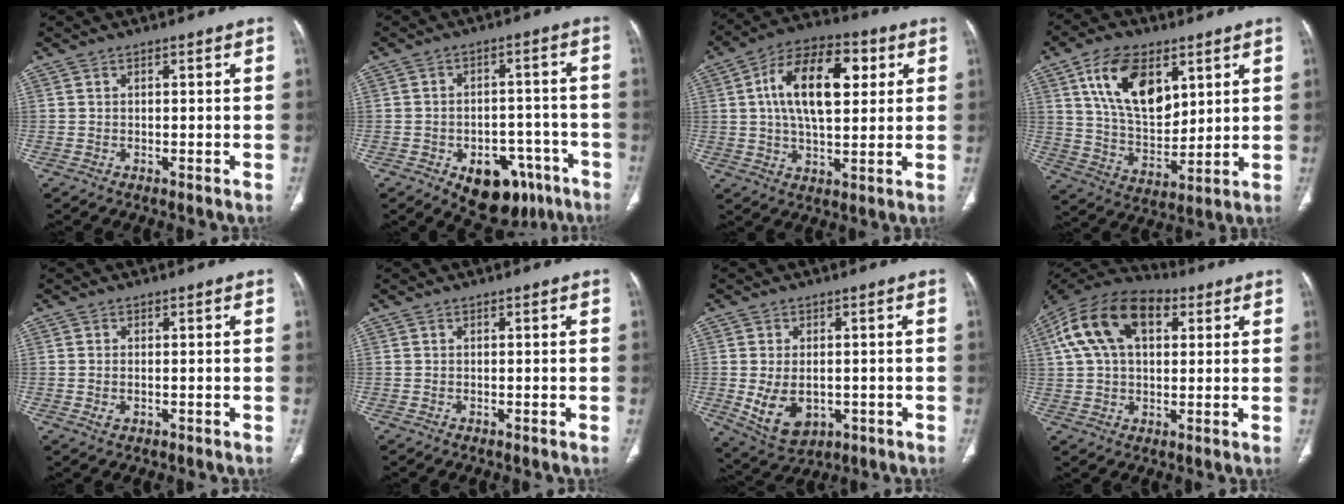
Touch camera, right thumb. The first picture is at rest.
{"total": 13.7, "force": [-7.4, 8.5, 7.7], "torque": [-0.061, 0.046, -0.094]}
{"total": 16.9, "force": [4.0, 8.7, 13.9], "torque": [-0.220, 0.012, 0.062]}
{"total": 16.3, "force": [7.0, 9.1, 11.5], "torque": [-0.172, -0.033, 0.137]}
{"total": 1.5, "force": [-0.3, 0.9, 1.1], "torque": [-0.026, 0.001, 0.001]}
{"total": 0.0}
{"total": 8.9, "force": [-1.5, 6.0, 6.4], "torque": [-0.104, -0.003, -0.004]}
{"total": 17.9, "force": [6.2, 10.5, 13.1], "torque": [-0.235, 0.026, 0.102]}